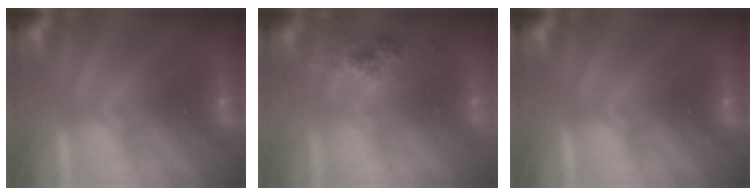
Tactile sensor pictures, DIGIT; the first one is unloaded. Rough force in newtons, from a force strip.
{"total": 2.4}
{"total": 0.0}